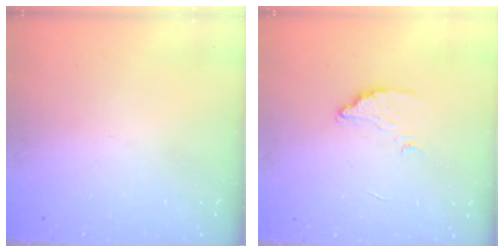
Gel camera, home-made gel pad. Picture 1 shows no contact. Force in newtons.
{"total": 2.7, "press": 2.7, "slide": 0.2}